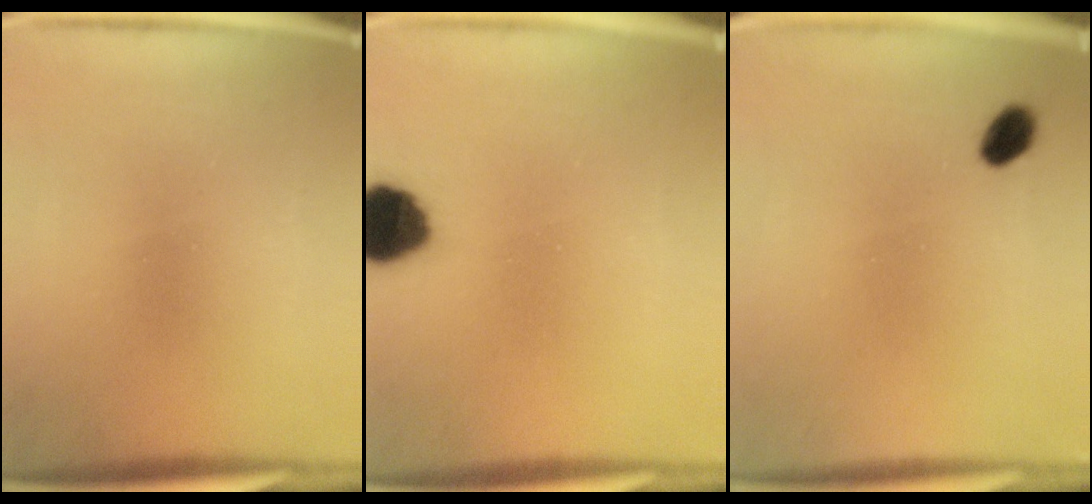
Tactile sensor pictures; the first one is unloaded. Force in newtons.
{"total": 9.5}
{"total": 2.8}